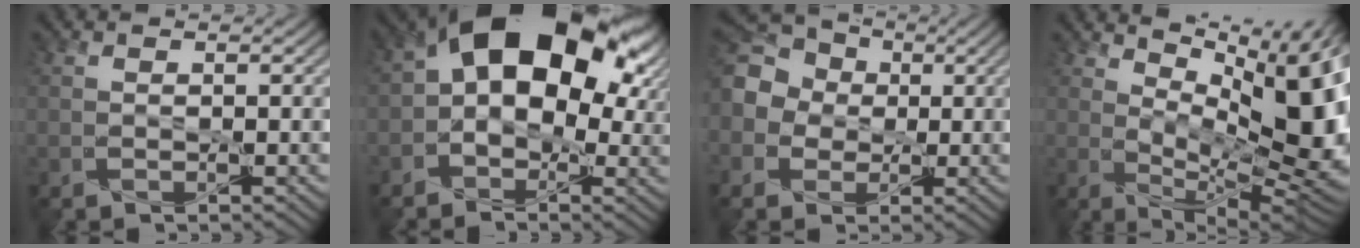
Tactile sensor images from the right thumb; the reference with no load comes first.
{"total": 15.7, "force": [2.5, 9.6, 12.2], "torque": [-0.192, 0.003, 0.034]}
{"total": 11.1, "force": [0.5, 9.9, 4.9], "torque": [-0.170, 0.025, -0.016]}
{"total": 14.9, "force": [5.0, 5.8, 12.8], "torque": [-0.191, 0.008, 0.090]}